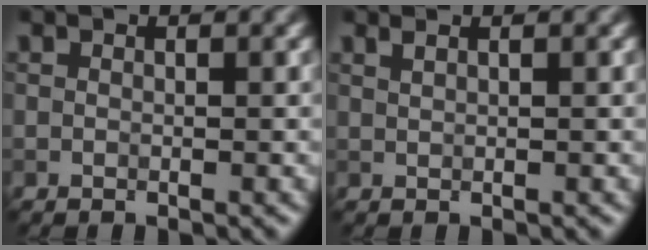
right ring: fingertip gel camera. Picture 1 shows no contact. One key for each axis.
{"total": 1.2, "fx": 0.9, "fy": 0.5, "fz": 0.7, "tx": -0.007, "ty": -0.001, "tz": 0.007}